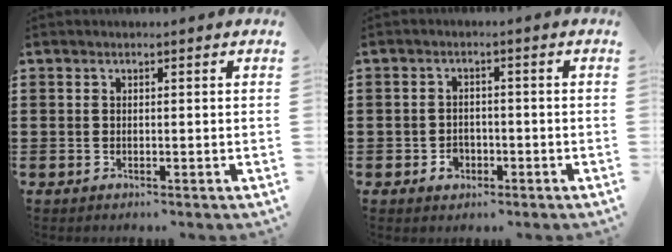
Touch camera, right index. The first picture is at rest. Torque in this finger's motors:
{"motor_torque": [0.00, 2.14, 0.20, 0.05]}